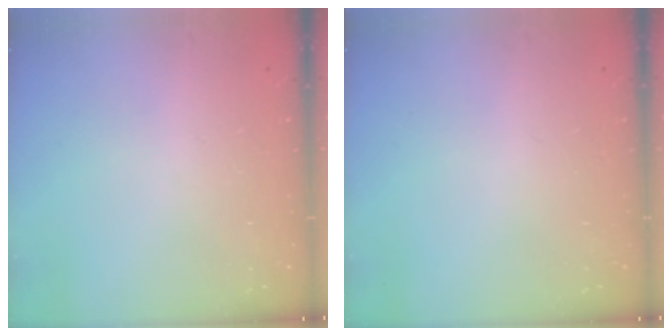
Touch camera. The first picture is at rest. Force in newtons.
{"total": 0.0}